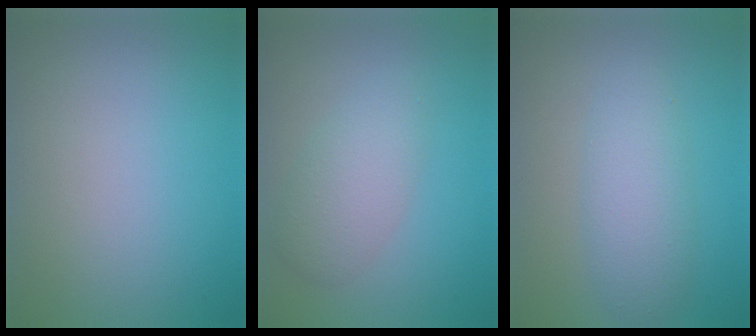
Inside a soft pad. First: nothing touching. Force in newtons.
{"total": 3.4, "press": 3.4, "slide": 0.2}
{"total": 3.6, "press": 3.6, "slide": 0.1}